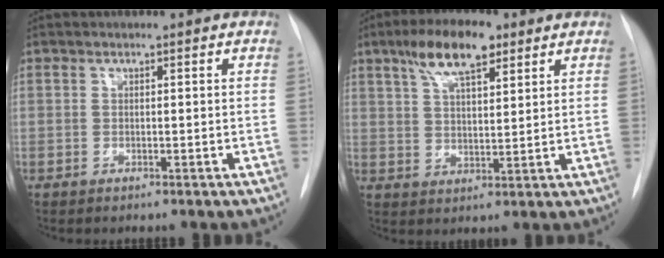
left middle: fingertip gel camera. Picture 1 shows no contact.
{"total": 9.4, "force": [5.8, 2.9, 6.9], "torque": [-0.132, 0.015, 0.103]}